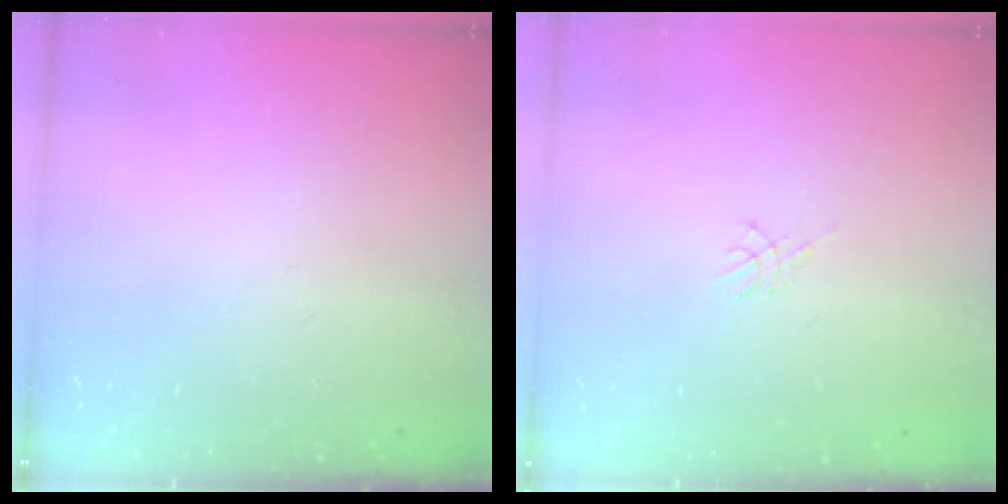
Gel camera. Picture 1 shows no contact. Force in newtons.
{"total": 3.0, "press": 2.9, "slide": 0.6}